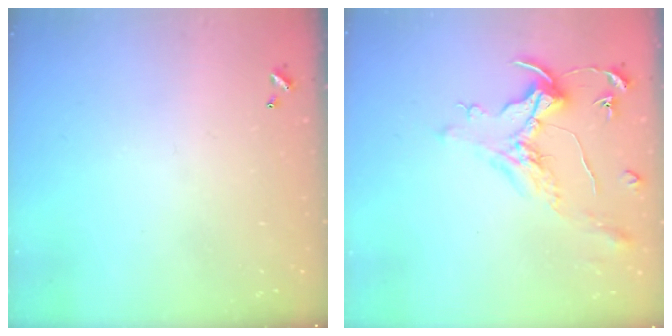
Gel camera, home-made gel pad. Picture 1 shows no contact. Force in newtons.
{"total": 1.5, "press": 1.3, "slide": 0.7}